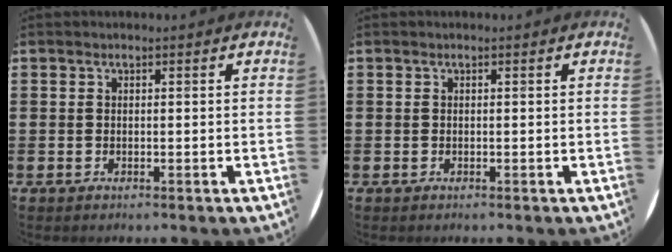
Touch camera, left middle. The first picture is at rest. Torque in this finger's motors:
{"motor_torque": [0.00, 0.06, -0.01, -0.01]}